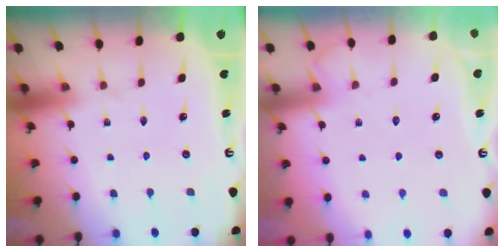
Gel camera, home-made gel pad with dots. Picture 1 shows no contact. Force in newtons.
{"total": 5.7, "press": 5.7, "slide": 0.8}